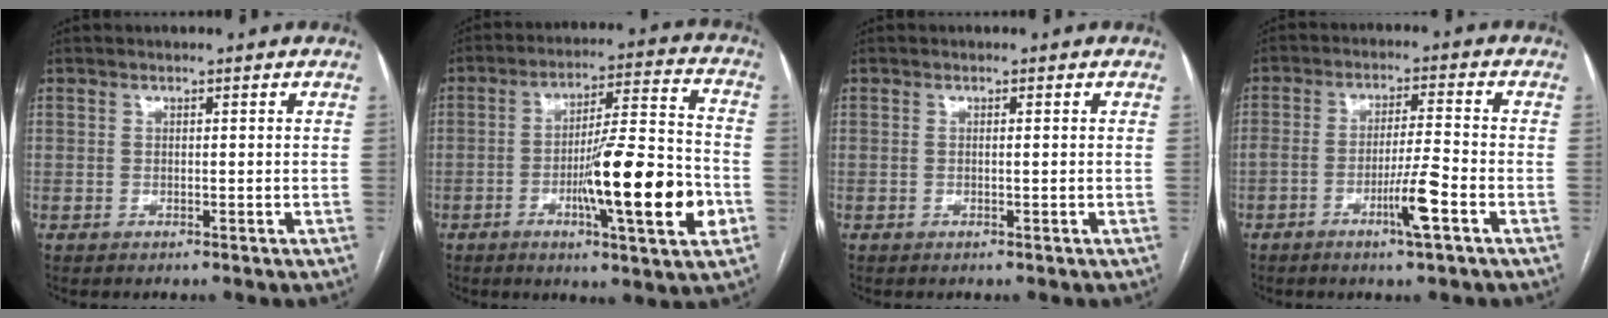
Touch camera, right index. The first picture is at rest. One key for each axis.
{"total": 16.7, "fx": -4.9, "fy": 1.1, "fz": 15.9, "tx": -0.257, "ty": -0.005, "tz": -0.073}
{"total": 0.0}
{"total": 6.5, "fx": -3.1, "fy": -0.2, "fz": 5.7, "tx": -0.107, "ty": -0.001, "tz": -0.053}